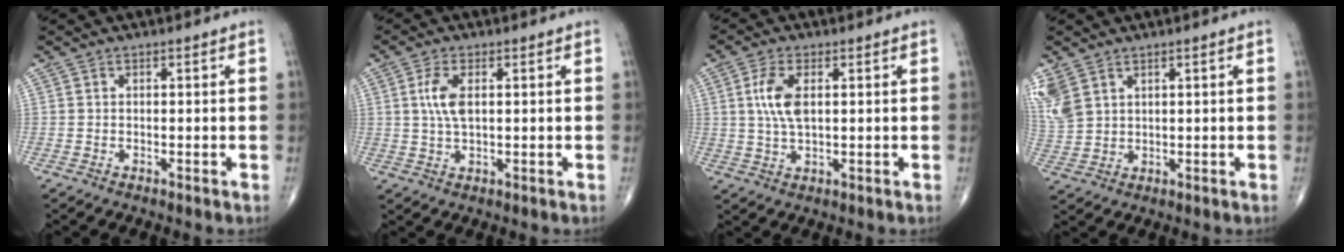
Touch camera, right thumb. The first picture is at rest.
{"total": 5.1, "force": [1.0, 2.3, 4.4], "torque": [-0.095, -0.002, 0.019]}
{"total": 6.4, "force": [1.3, 2.9, 5.5], "torque": [-0.118, -0.003, 0.025]}
{"total": 8.0, "force": [4.3, 5.2, 4.4], "torque": [-0.114, -0.004, 0.101]}